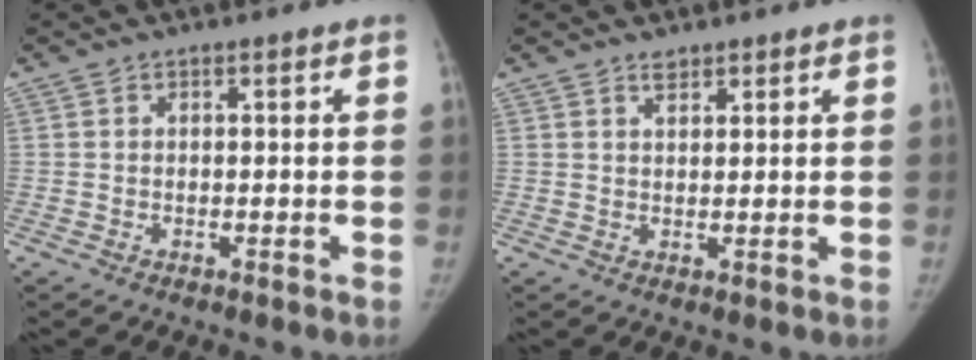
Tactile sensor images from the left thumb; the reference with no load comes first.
{"total": 1.7, "force": [1.4, 0.8, 0.6], "torque": [0.003, -0.010, 0.022]}